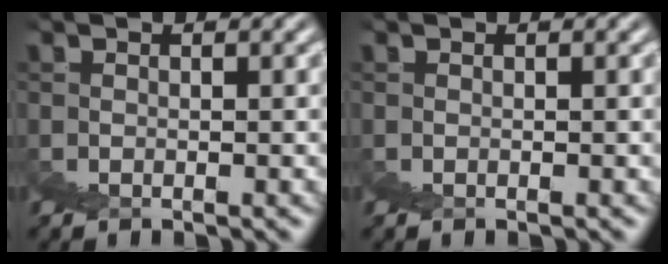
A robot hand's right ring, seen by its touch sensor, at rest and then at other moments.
{"total": 0.0}